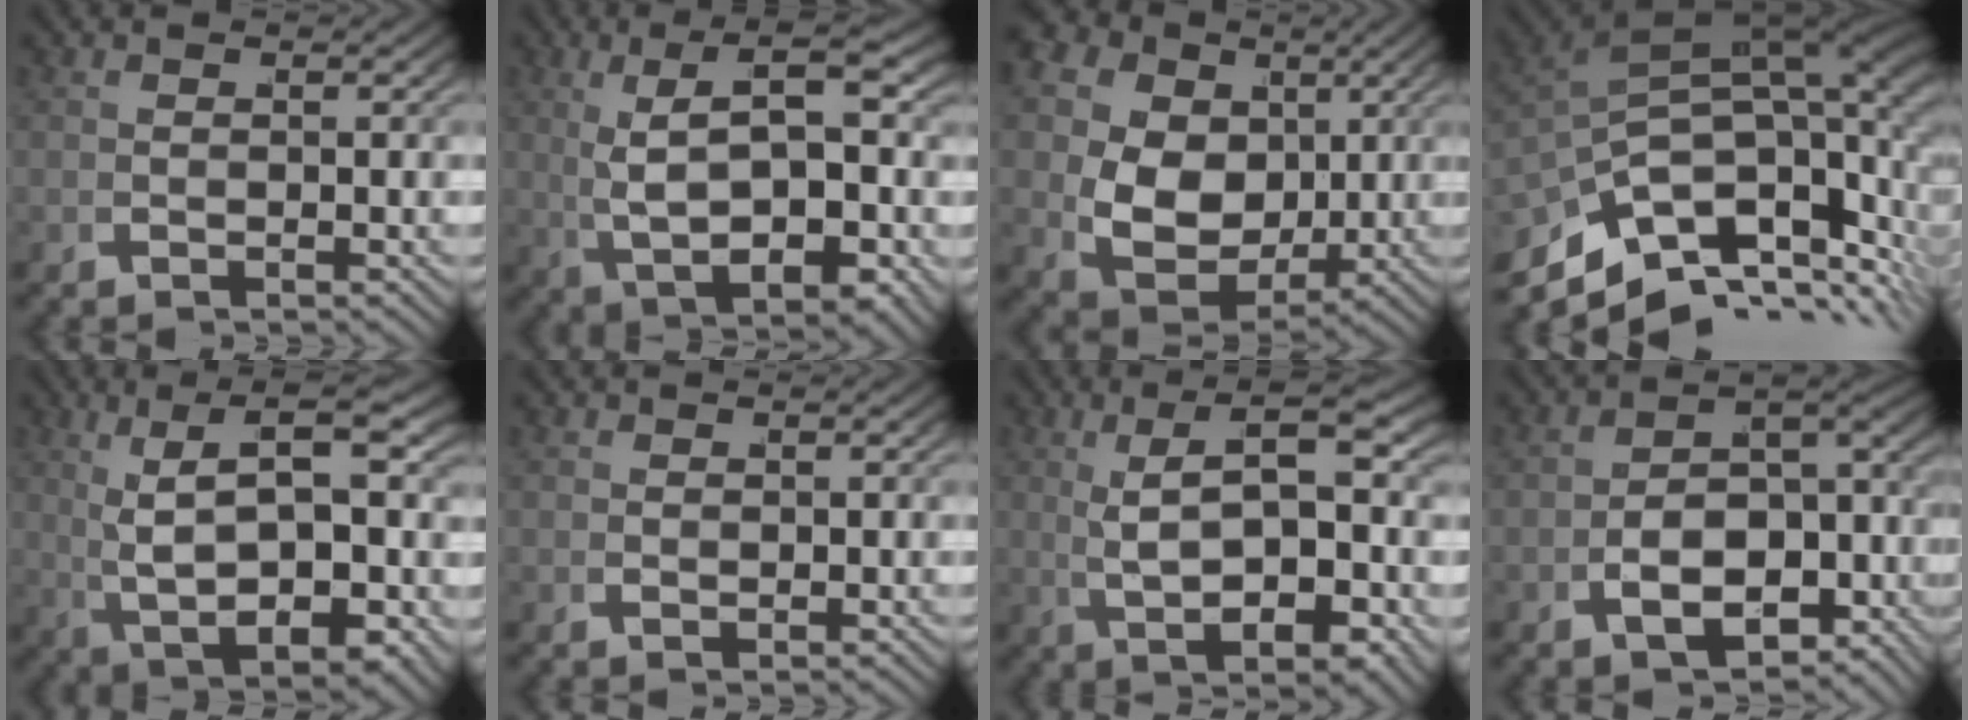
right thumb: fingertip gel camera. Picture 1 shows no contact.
{"total": 10.3, "force": [1.4, 4.9, 9.0], "torque": [-0.161, -0.001, 0.034]}
{"total": 14.5, "force": [1.9, 11.5, 8.7], "torque": [-0.183, -0.040, 0.035]}
{"total": 15.9, "force": [-1.1, 10.0, 12.4], "torque": [-0.211, -0.033, -0.006]}
{"total": 11.6, "force": [1.5, 5.8, 9.9], "torque": [-0.180, -0.012, 0.039]}
{"total": 0.6, "force": [0.2, 0.5, 0.1], "torque": [0.002, -0.005, 0.008]}
{"total": 9.5, "force": [1.5, 4.2, 8.4], "torque": [-0.143, 0.006, 0.029]}
{"total": 9.6, "force": [-2.9, 6.0, 6.8], "torque": [-0.113, -0.024, -0.034]}